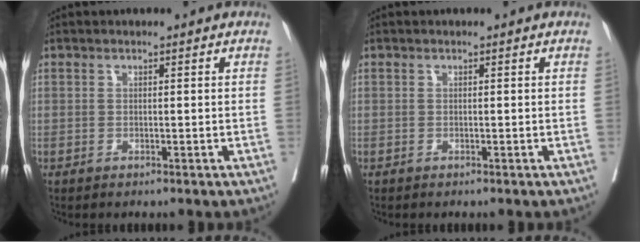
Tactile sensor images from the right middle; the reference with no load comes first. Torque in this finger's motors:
{"motor_torque": [-0.08, 0.08, 0.00, 0.00]}